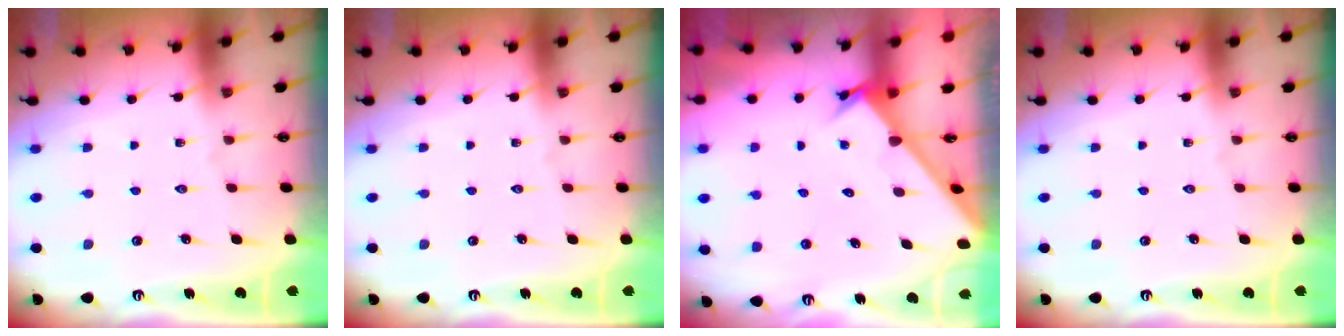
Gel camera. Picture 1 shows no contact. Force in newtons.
{"total": 0.0}
{"total": 2.7, "press": 2.7, "slide": 0.2}
{"total": 0.0}